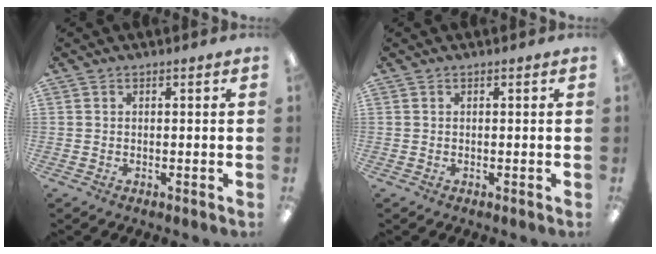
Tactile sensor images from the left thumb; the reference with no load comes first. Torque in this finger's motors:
{"motor_torque": [0.00, 0.00, -0.01, 0.00, 0.00]}